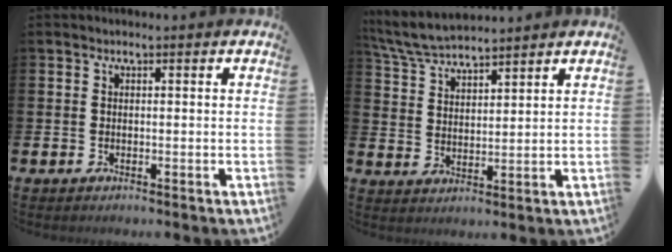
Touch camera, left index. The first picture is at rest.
{"total": 6.0, "force": [5.8, 0.9, 1.4], "torque": [-0.047, -0.023, 0.106]}